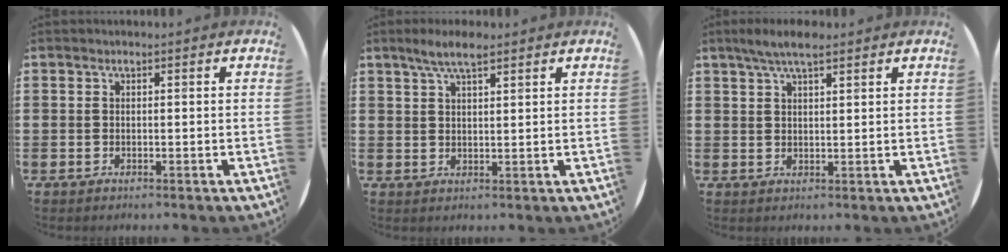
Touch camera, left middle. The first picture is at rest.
{"total": 4.4, "force": [3.2, 1.1, 2.9], "torque": [-0.054, 0.002, 0.054]}
{"total": 4.3, "force": [3.2, 1.0, 2.6], "torque": [-0.050, 0.002, 0.056]}